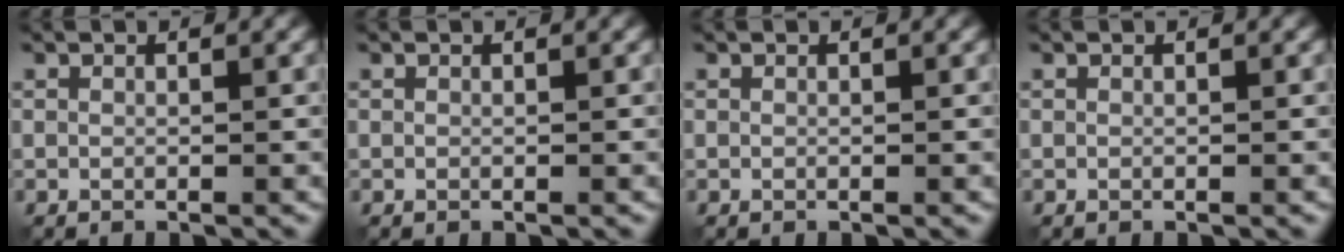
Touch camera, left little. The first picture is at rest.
{"total": 0.0}
{"total": 0.0}
{"total": 0.0}